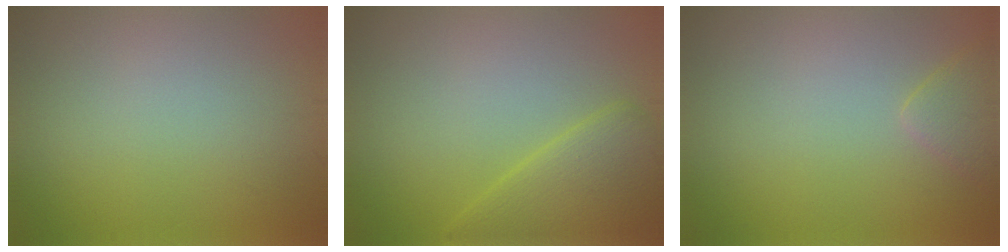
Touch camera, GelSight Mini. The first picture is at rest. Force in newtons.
{"total": 4.1, "press": 4.0, "slide": 0.2}
{"total": 1.7, "press": 1.7, "slide": 0.1}